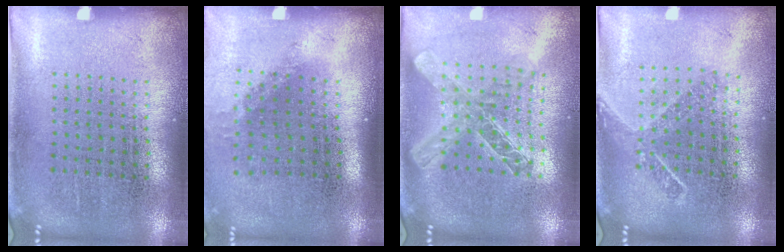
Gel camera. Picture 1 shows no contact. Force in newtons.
{"total": 1.2, "press": 0.9, "slide": 0.9}
{"total": 2.1, "press": 1.7, "slide": 1.1}
{"total": 1.6, "press": 1.2, "slide": 1.1}